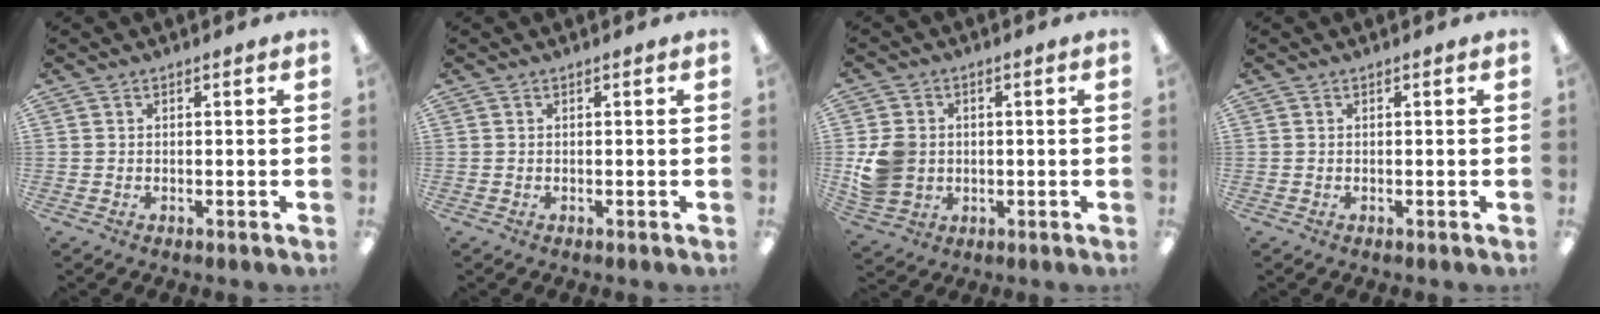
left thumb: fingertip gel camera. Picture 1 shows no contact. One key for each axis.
{"total": 0.0}
{"total": 8.3, "fx": -0.1, "fy": 7.3, "fz": 3.9, "tx": -0.080, "ty": 0.014, "tz": 0.002}
{"total": 0.0}